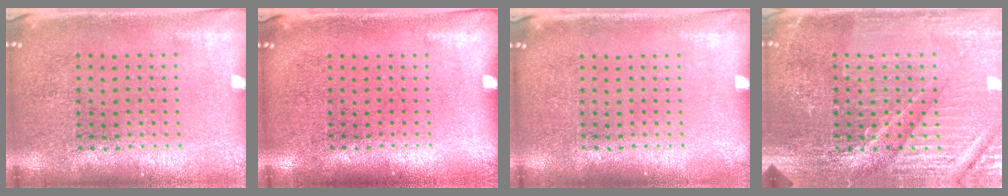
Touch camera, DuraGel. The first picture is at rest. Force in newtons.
{"total": 0.0}
{"total": 0.0}
{"total": 4.6, "press": 4.4, "slide": 1.4}